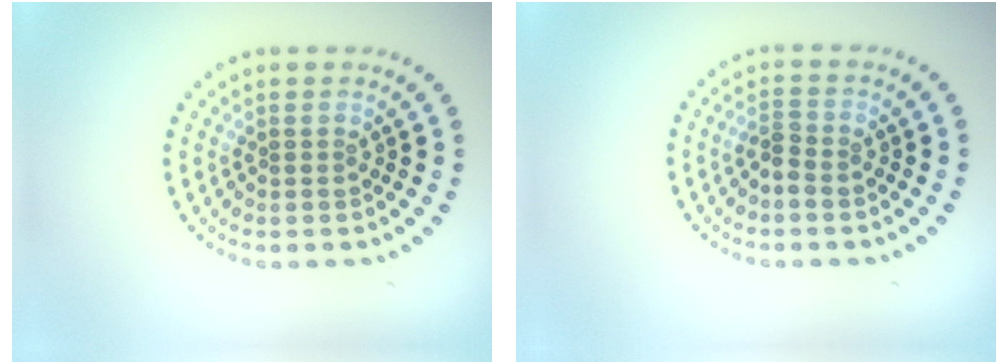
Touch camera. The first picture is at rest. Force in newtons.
{"total": 1.4, "press": 1.2, "slide": 0.7}